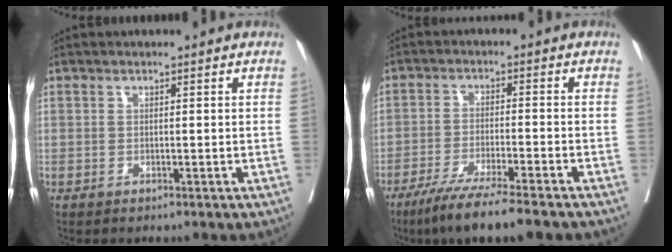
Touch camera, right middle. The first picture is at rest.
{"total": 10.3, "force": [-8.0, 0.0, 6.4], "torque": [-0.101, -0.027, -0.131]}